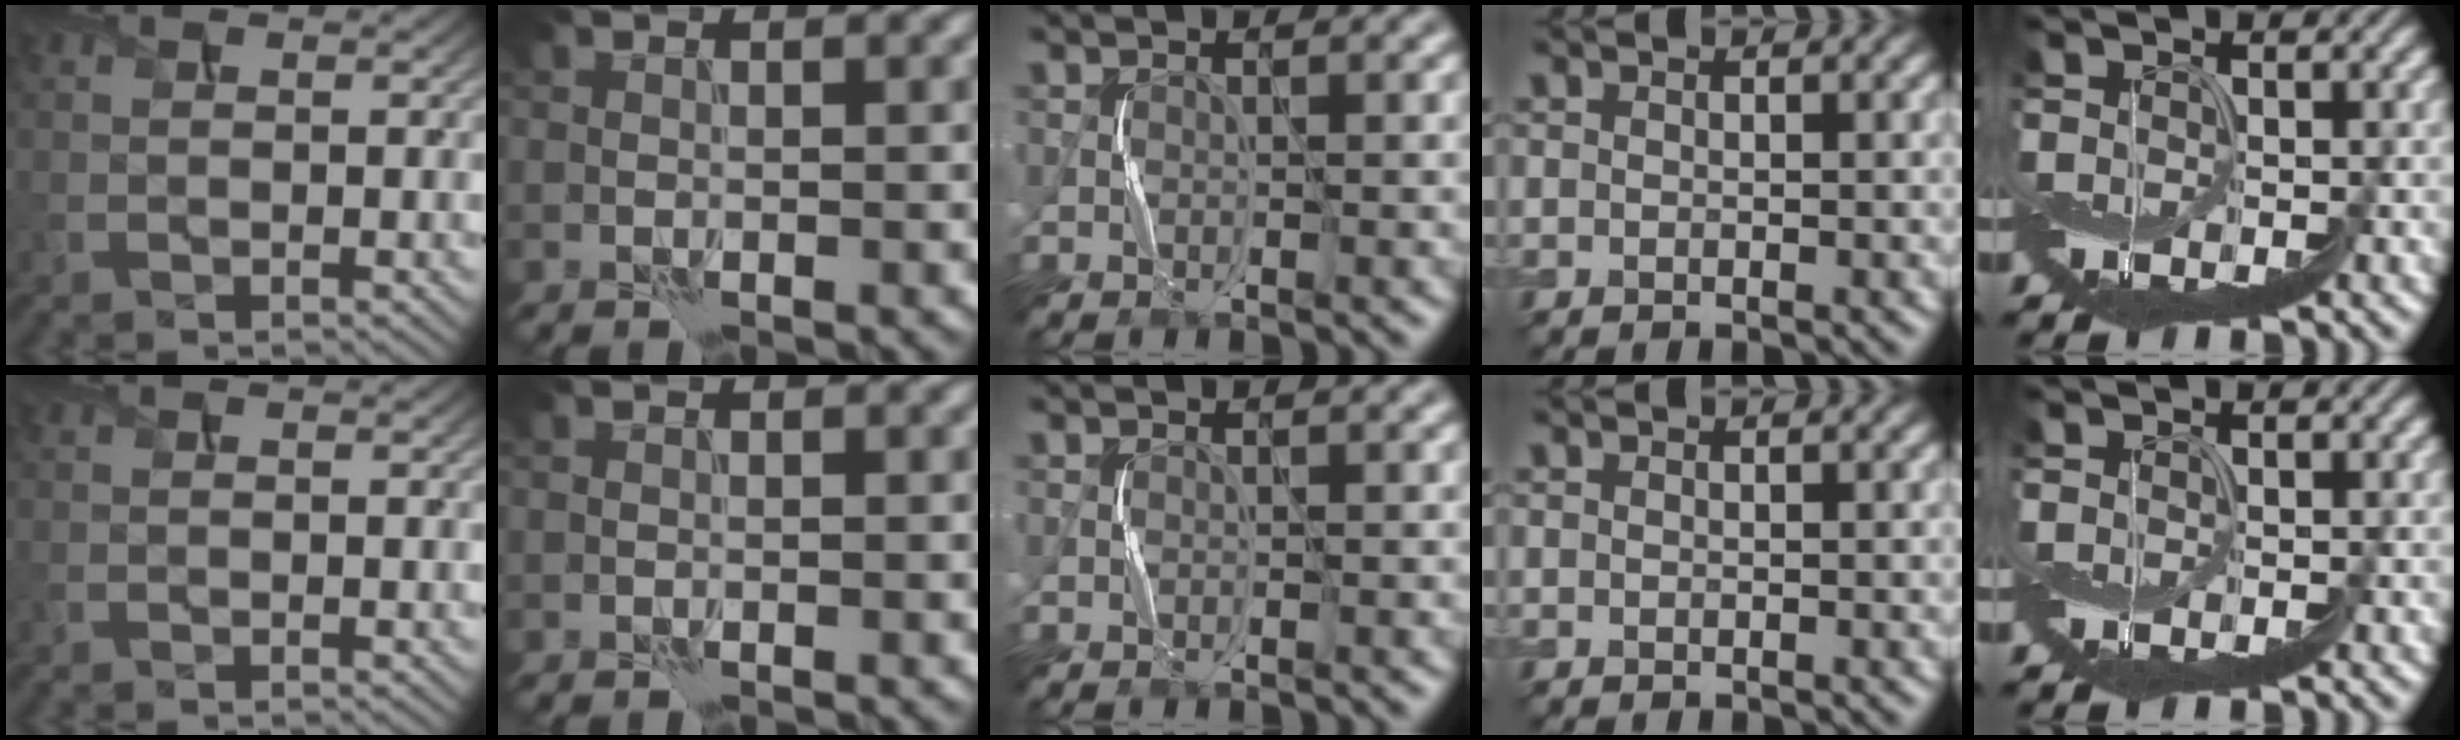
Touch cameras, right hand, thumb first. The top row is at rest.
{}